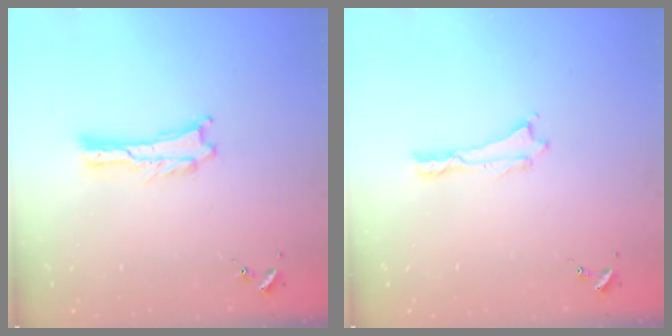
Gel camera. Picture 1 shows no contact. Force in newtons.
{"total": 0.0}